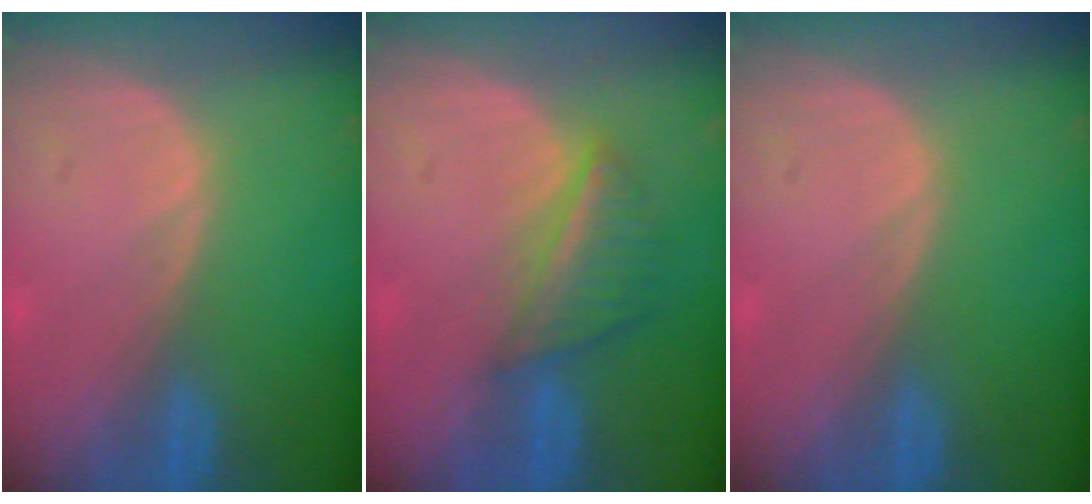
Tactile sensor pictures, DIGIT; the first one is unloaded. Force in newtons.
{"total": 5.6, "press": 5.1, "slide": 2.2}
{"total": 0.0}